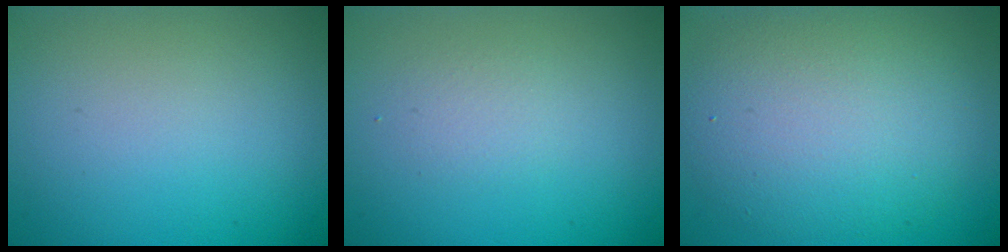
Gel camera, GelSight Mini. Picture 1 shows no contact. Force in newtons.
{"total": 1.3, "press": 1.3, "slide": 0.2}
{"total": 7.8, "press": 7.8, "slide": 0.3}